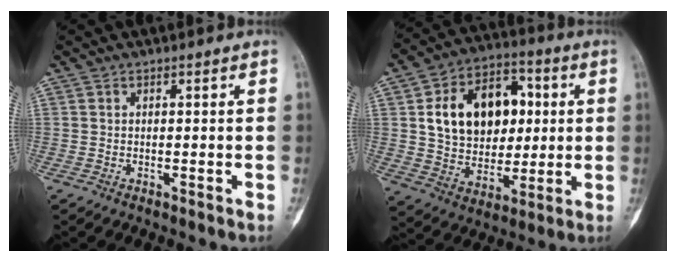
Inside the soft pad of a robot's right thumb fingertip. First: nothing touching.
{"total": 19.0, "force": [3.7, 13.5, 12.9], "torque": [-0.164, 0.009, 0.064]}